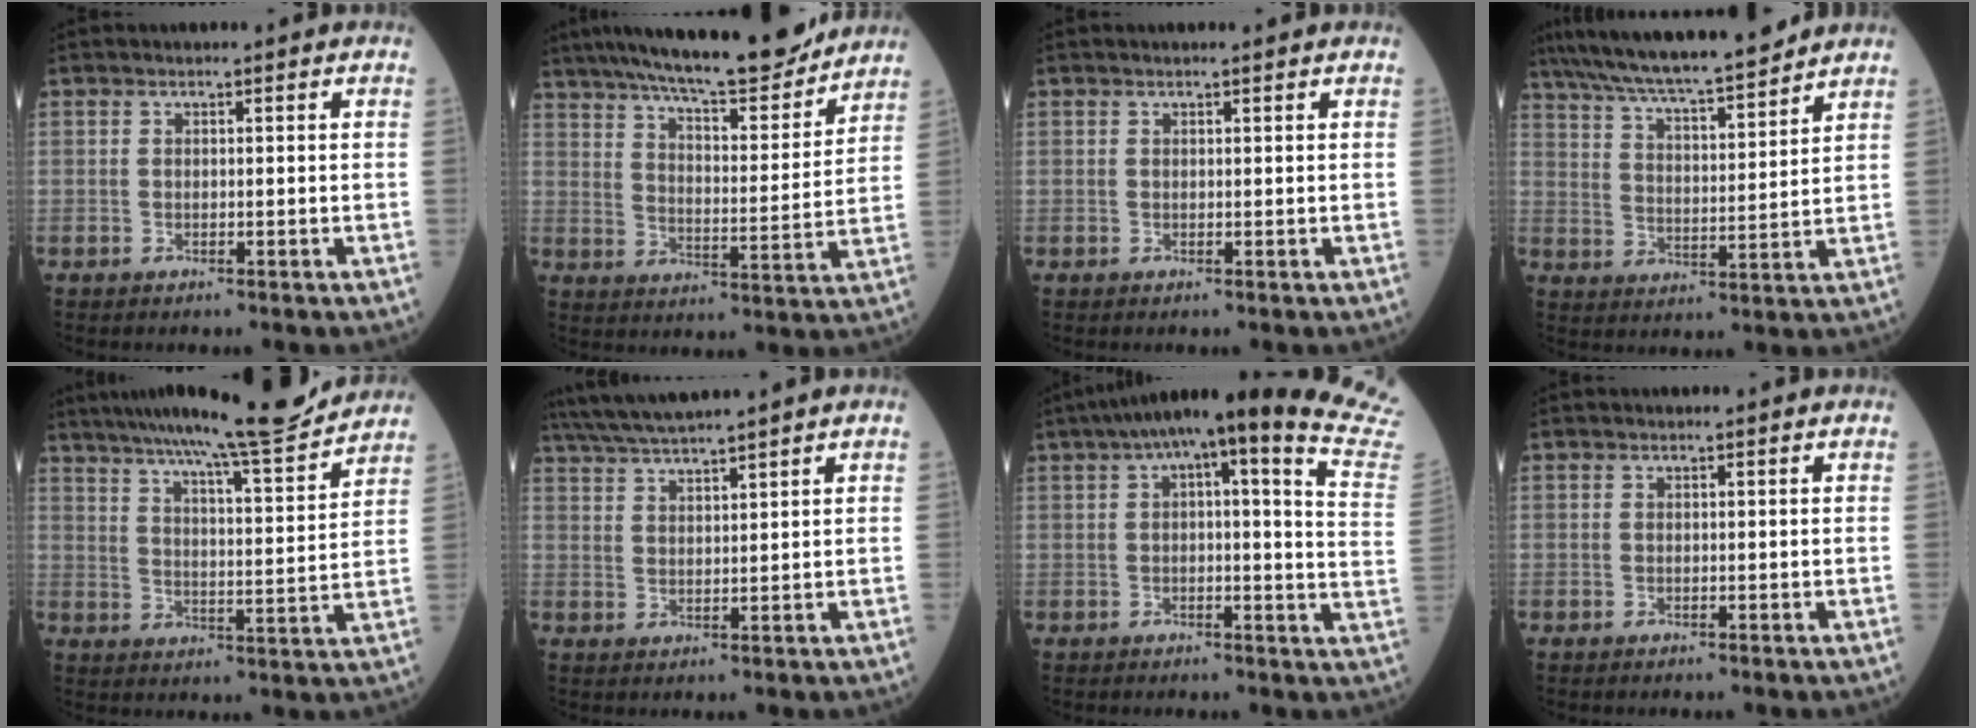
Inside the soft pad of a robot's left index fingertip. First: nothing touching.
{"total": 20.8, "force": [18.0, 2.8, 9.9], "torque": [-0.164, 0.001, 0.263]}
{"total": 1.0, "force": [0.8, 0.0, 0.5], "torque": [-0.009, 0.008, 0.013]}
{"total": 17.7, "force": [15.6, 1.4, 8.3], "torque": [-0.149, 0.017, 0.250]}
{"total": 18.0, "force": [16.0, 0.0, 8.3], "torque": [-0.132, -0.013, 0.231]}
{"total": 7.3, "force": [6.3, -1.1, 3.4], "torque": [-0.065, 0.022, 0.117]}
{"total": 25.3, "force": [20.5, 1.5, 14.6], "torque": [-0.178, -0.021, 0.227]}
{"total": 0.0}